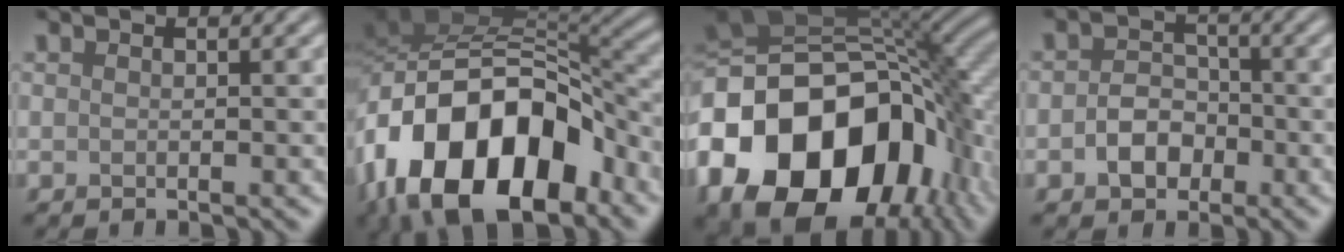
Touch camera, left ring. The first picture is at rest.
{"total": 16.5, "force": [-8.0, 9.8, 10.6], "torque": [-0.180, -0.004, -0.147]}
{"total": 20.4, "force": [-5.2, 14.4, 13.5], "torque": [-0.290, -0.015, -0.092]}
{"total": 3.0, "force": [-1.1, 2.3, 1.6], "torque": [-0.025, 0.001, -0.024]}